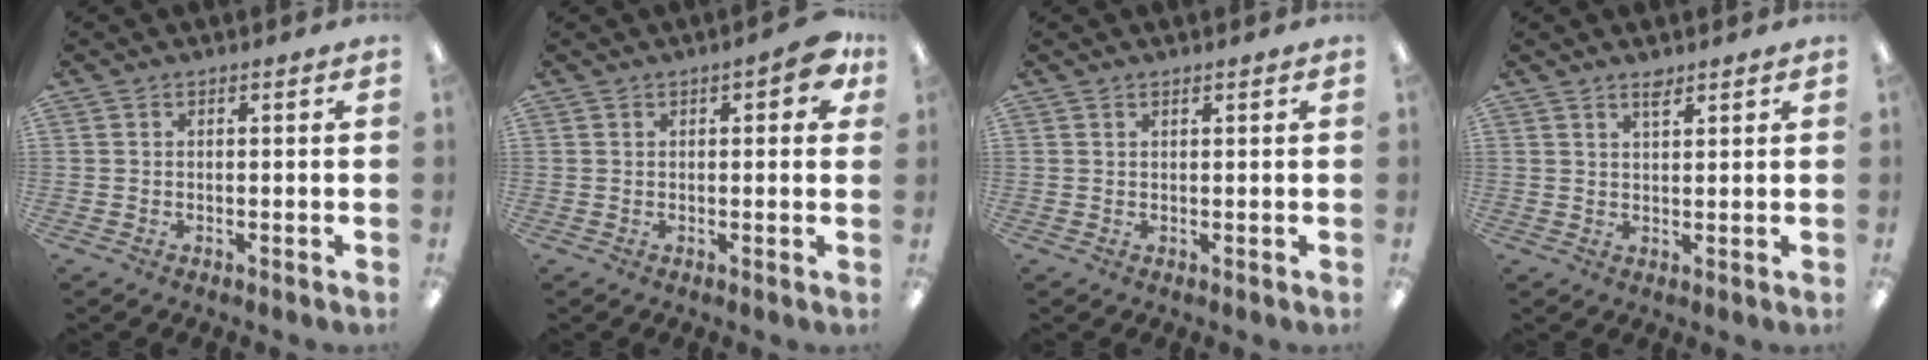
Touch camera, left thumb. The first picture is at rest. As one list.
[{"total": 5.9, "force": [2.2, 2.1, 5.1], "torque": [-0.065, -0.004, 0.032]}, {"total": 1.0, "force": [0.7, 0.1, 0.7], "torque": [-0.015, 0.000, 0.013]}, {"total": 3.0, "force": [2.4, 0.7, 1.7], "torque": [-0.029, -0.002, 0.041]}]